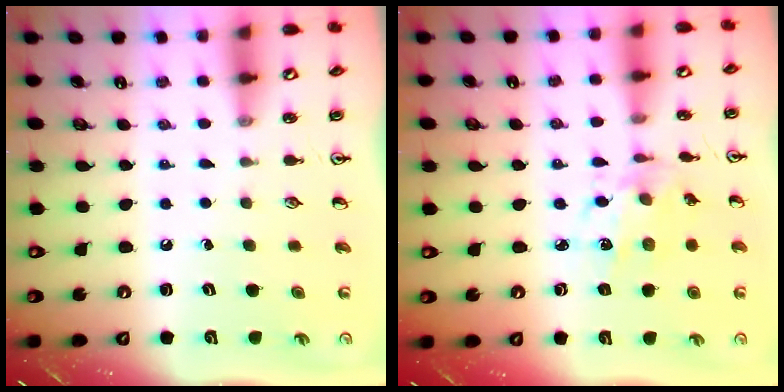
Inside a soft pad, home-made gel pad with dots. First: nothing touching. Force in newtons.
{"total": 6.8, "press": 6.7, "slide": 1.4}